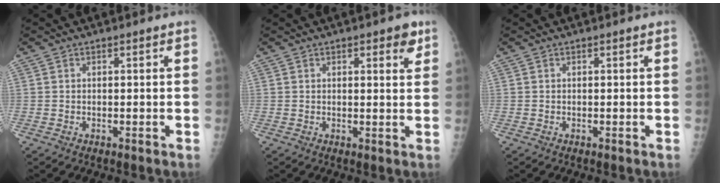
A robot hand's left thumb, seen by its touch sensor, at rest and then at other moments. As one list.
[{"total": 3.8, "force": [2.0, 1.5, 2.9], "torque": [-0.022, -0.006, 0.020]}, {"total": 0.0}]